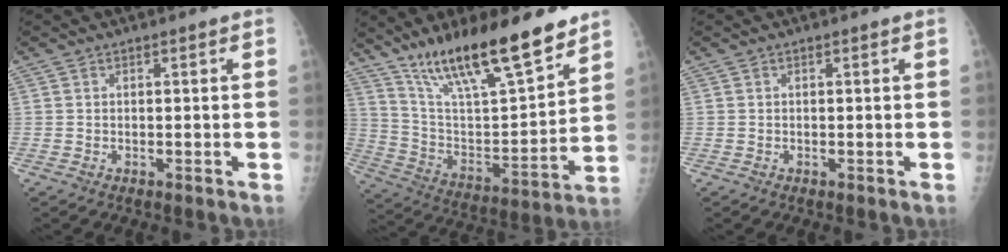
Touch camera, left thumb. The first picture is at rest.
{"total": 22.6, "force": [16.4, 5.1, 14.7], "torque": [-0.224, -0.073, 0.292]}
{"total": 0.0}